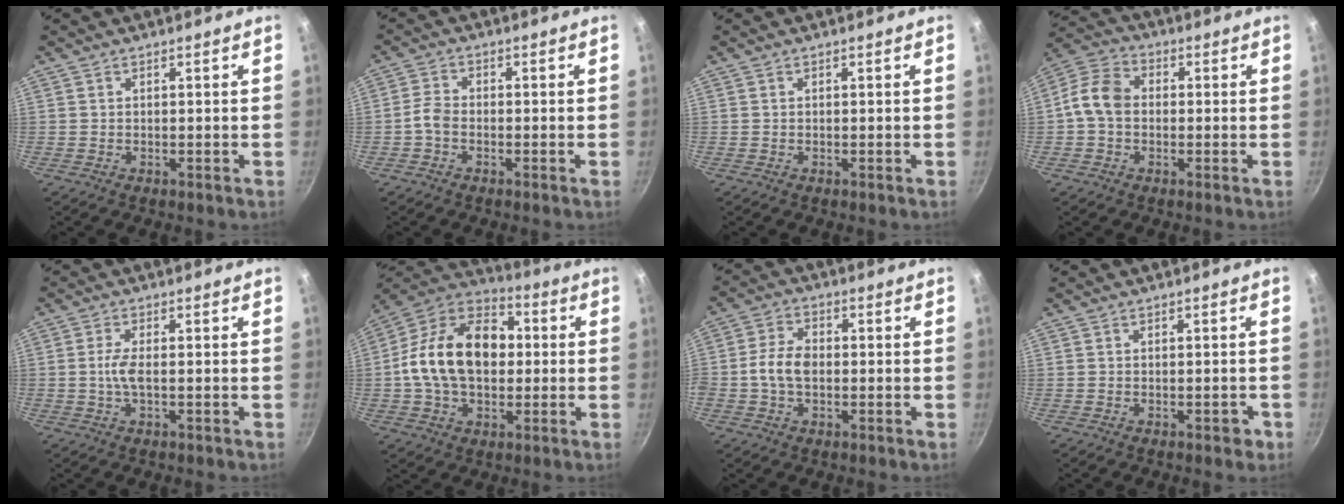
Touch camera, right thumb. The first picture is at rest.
{"total": 3.0, "force": [-1.4, 1.9, 1.9], "torque": [-0.045, 0.017, -0.036]}
{"total": 0.0}
{"total": 8.1, "force": [-0.4, 6.3, 5.2], "torque": [-0.079, 0.025, -0.027]}
{"total": 3.2, "force": [-0.4, 0.9, 3.1], "torque": [-0.072, 0.003, -0.011]}
{"total": 20.1, "force": [0.6, 13.8, 14.6], "torque": [-0.222, 0.035, -0.008]}
{"total": 6.6, "force": [-0.7, 4.3, 4.9], "torque": [-0.089, 0.023, -0.024]}
{"total": 2.0, "force": [-0.9, 1.0, 1.4], "torque": [-0.009, 0.011, -0.007]}